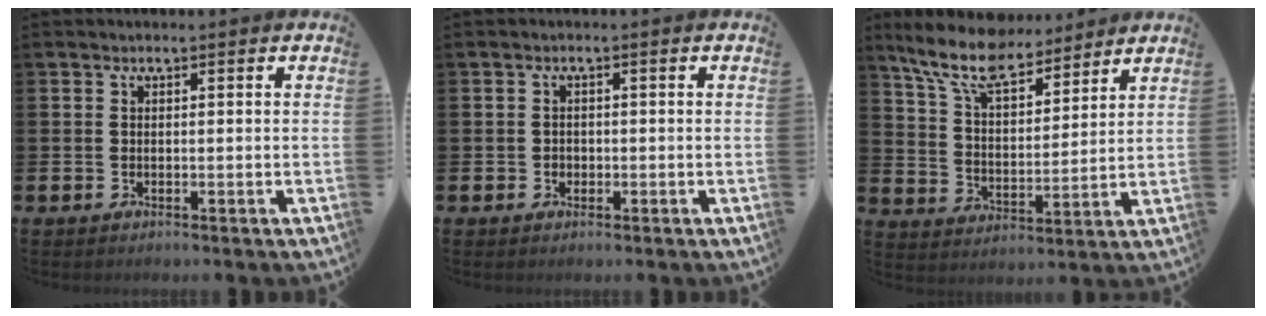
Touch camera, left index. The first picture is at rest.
{"total": 1.0, "force": [-0.1, 1.0, 0.2], "torque": [-0.004, 0.007, -0.004]}
{"total": 9.8, "force": [8.6, 2.7, 3.9], "torque": [-0.105, -0.041, 0.154]}